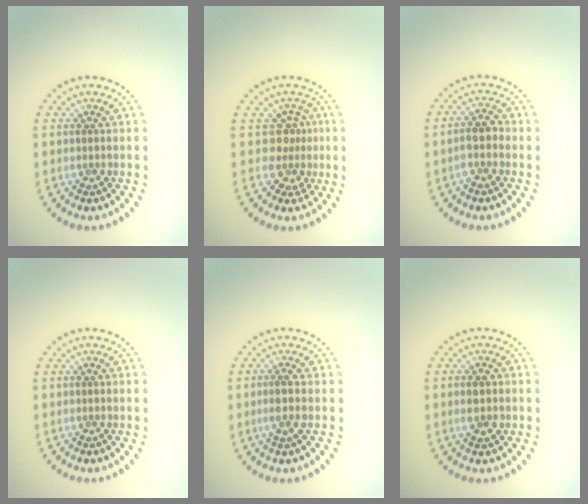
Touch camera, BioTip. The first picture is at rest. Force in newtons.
{"total": 2.6, "press": 1.8, "slide": 1.9}
{"total": 2.2, "press": 2.0, "slide": 0.9}
{"total": 0.0}
{"total": 1.2, "press": 0.9, "slide": 0.8}
{"total": 2.3, "press": 2.3, "slide": 0.2}